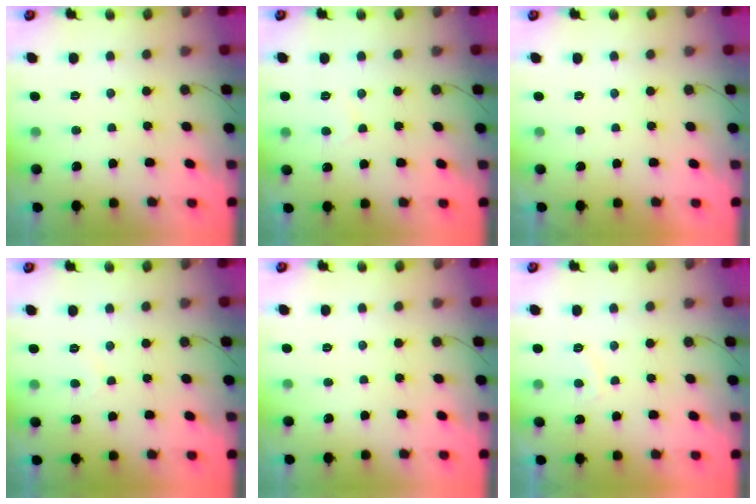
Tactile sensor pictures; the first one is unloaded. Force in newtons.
{"total": 2.9, "press": 2.9, "slide": 0.3}
{"total": 2.2, "press": 2.1, "slide": 0.3}
{"total": 2.5, "press": 2.4, "slide": 0.5}
{"total": 0.0}
{"total": 2.1, "press": 2.0, "slide": 0.7}